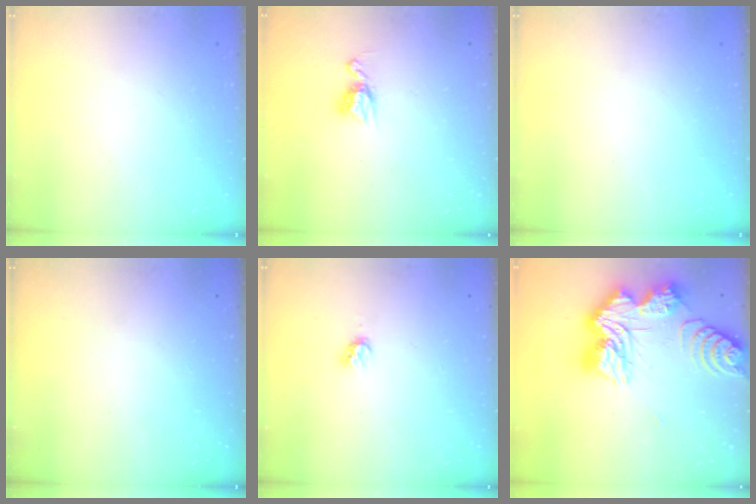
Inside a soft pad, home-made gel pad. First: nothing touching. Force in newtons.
{"total": 7.7, "press": 7.7, "slide": 0.6}
{"total": 0.0}
{"total": 0.0}
{"total": 2.8, "press": 2.8, "slide": 0.2}
{"total": 22.4, "press": 22.3, "slide": 1.9}